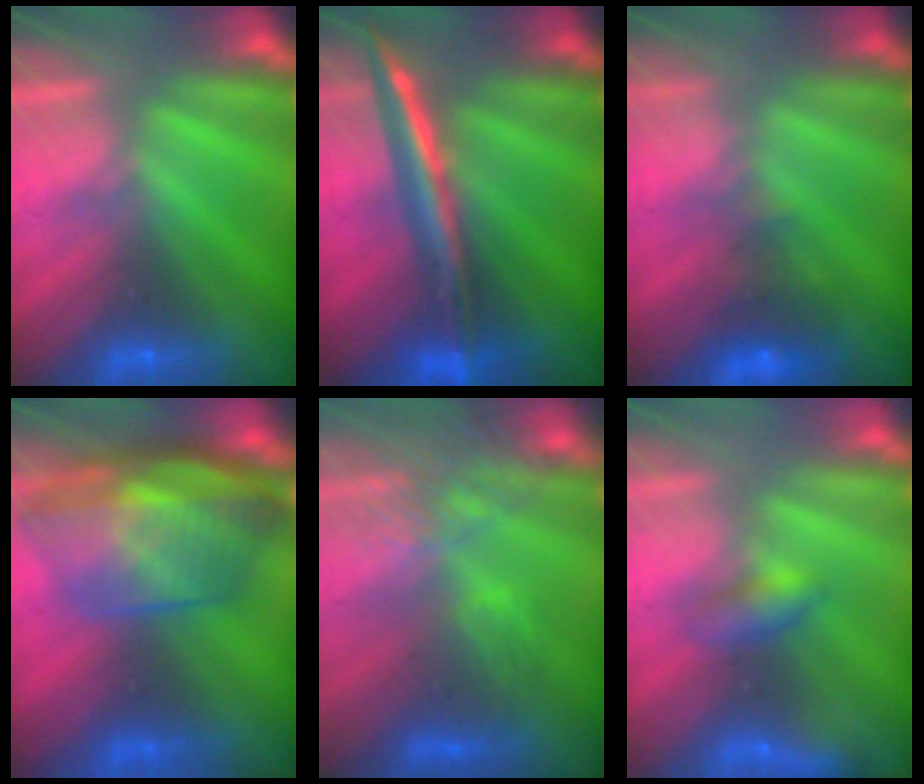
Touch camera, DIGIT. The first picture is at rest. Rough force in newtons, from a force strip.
{"total": 2.9}
{"total": 4.7}
{"total": 7.6}
{"total": 3.6}
{"total": 2.1}